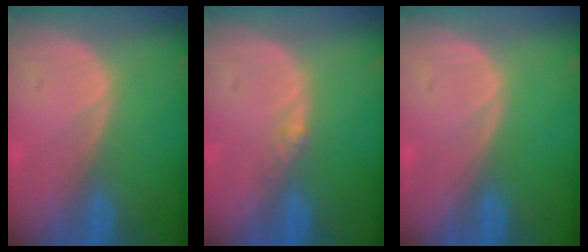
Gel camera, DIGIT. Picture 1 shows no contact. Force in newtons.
{"total": 1.6, "press": 1.3, "slide": 0.9}
{"total": 0.0}